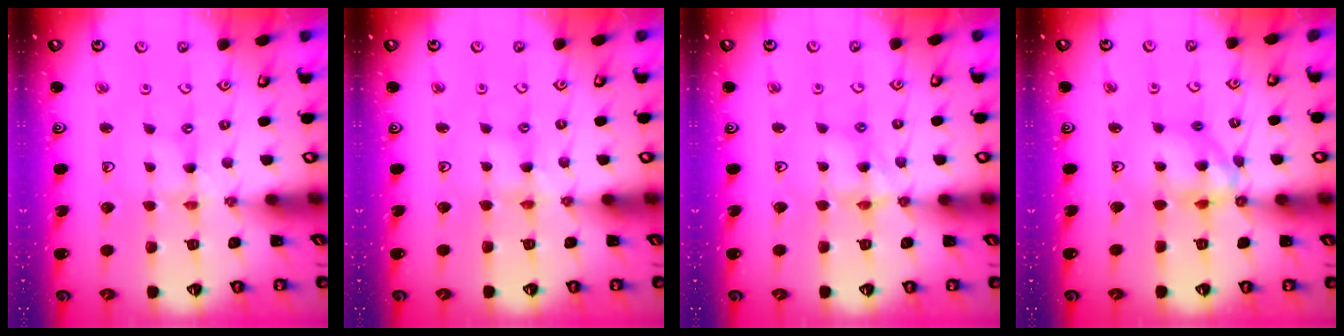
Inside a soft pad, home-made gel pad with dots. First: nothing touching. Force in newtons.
{"total": 3.7, "press": 3.7, "slide": 0.4}
{"total": 6.5, "press": 6.5, "slide": 0.7}
{"total": 11.3, "press": 11.2, "slide": 1.2}